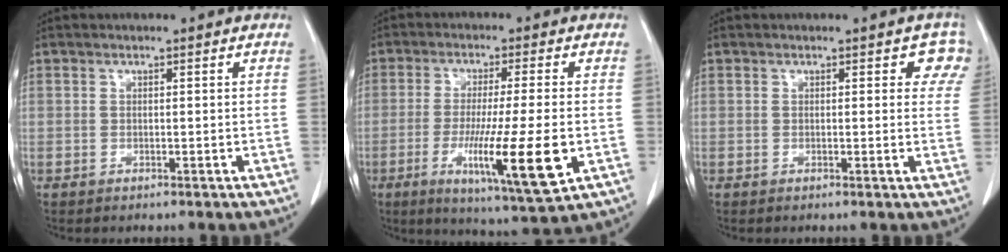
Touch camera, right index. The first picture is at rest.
{"total": 13.6, "force": [-3.6, 0.3, 13.1], "torque": [-0.222, -0.038, -0.055]}
{"total": 3.9, "force": [2.3, 2.2, 2.3], "torque": [-0.005, 0.005, 0.011]}